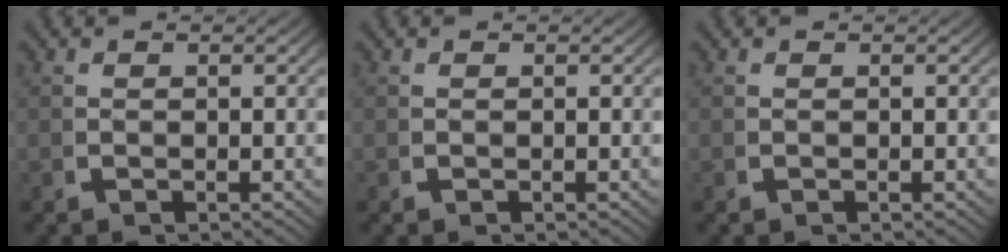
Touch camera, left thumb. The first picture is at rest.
{"total": 0.0}
{"total": 0.0}